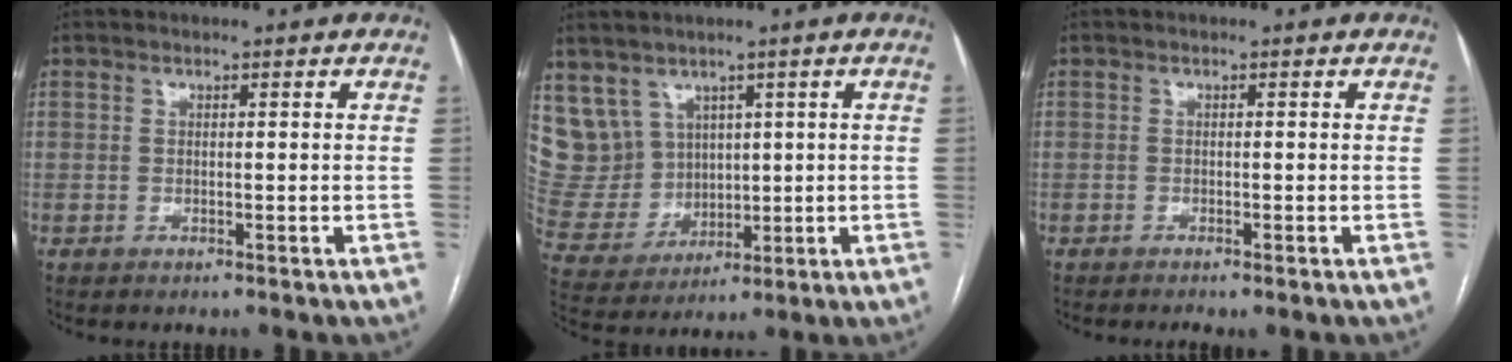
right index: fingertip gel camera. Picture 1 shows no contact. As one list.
[{"total": 10.7, "force": [5.1, 9.2, 1.9], "torque": [-0.063, 0.052, 0.134]}, {"total": 1.0, "force": [-0.8, -0.1, 0.7], "torque": [-0.014, -0.002, -0.013]}]